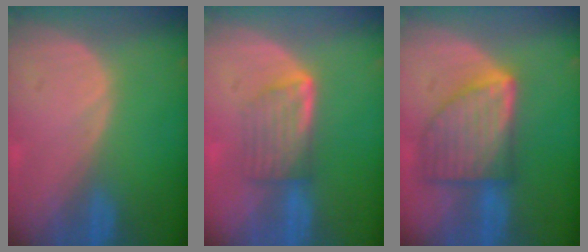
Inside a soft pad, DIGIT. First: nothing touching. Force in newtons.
{"total": 5.7, "press": 5.3, "slide": 2.3}
{"total": 9.0, "press": 9.0, "slide": 0.6}